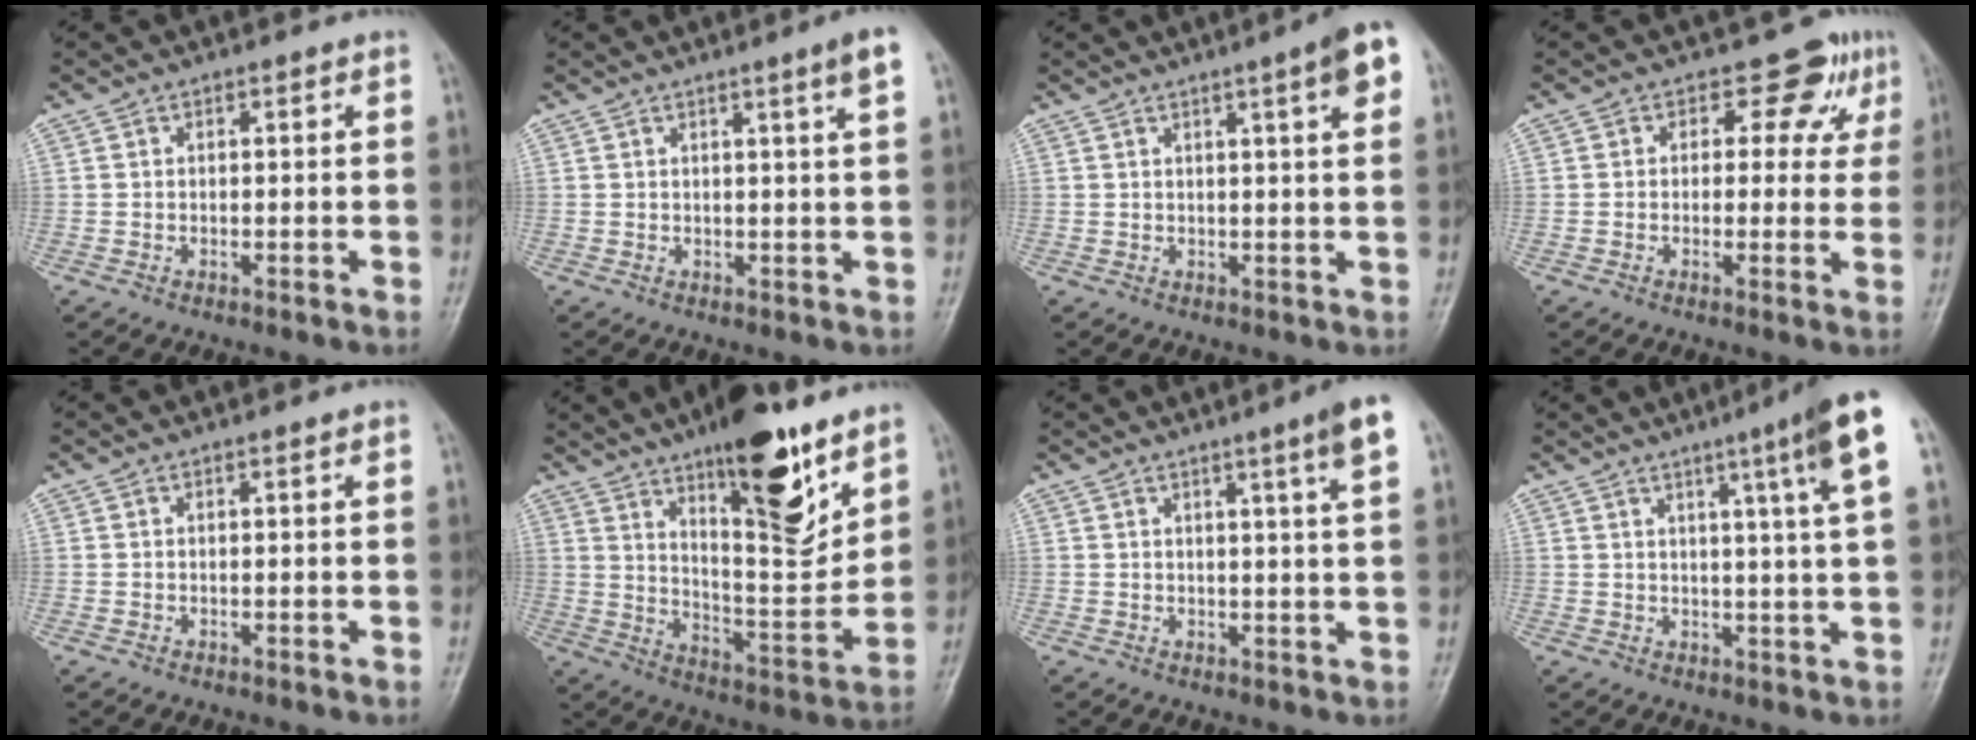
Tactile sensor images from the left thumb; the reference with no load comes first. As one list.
[{"total": 3.5, "force": [1.8, -0.7, 3.0], "torque": [-0.046, -0.012, 0.027]}, {"total": 6.4, "force": [2.9, 0.5, 5.6], "torque": [-0.072, -0.003, 0.035]}, {"total": 6.1, "force": [2.9, 4.5, 3.0], "torque": [0.010, -0.002, 0.025]}, {"total": 0.0}, {"total": 19.4, "force": [11.7, 6.1, 14.2], "torque": [-0.176, -0.075, 0.191]}, {"total": 5.9, "force": [3.0, -0.6, 5.0], "torque": [-0.072, -0.014, 0.041]}, {"total": 10.1, "force": [4.5, -0.6, 9.1], "torque": [-0.128, -0.009, 0.058]}]